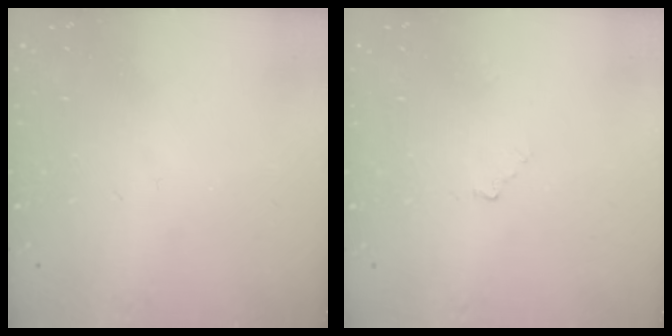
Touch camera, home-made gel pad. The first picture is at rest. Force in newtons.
{"total": 2.8, "press": 2.8, "slide": 0.4}